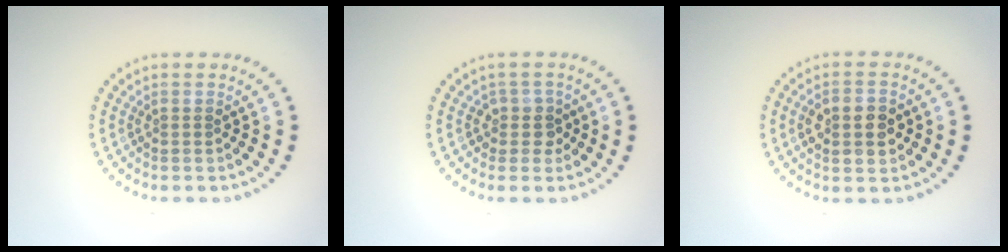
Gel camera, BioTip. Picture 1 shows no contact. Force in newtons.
{"total": 1.8, "press": 1.5, "slide": 1.0}
{"total": 3.8, "press": 3.7, "slide": 0.2}